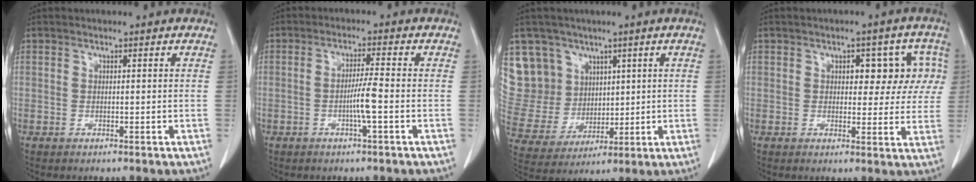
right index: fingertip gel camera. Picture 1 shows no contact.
{"total": 4.1, "force": [-1.1, -0.4, 3.9], "torque": [-0.074, -0.001, -0.022]}
{"total": 12.1, "force": [6.4, 10.2, 1.3], "torque": [-0.053, 0.050, 0.150]}
{"total": 7.6, "force": [2.1, 4.0, 6.1], "torque": [-0.054, 0.030, 0.023]}